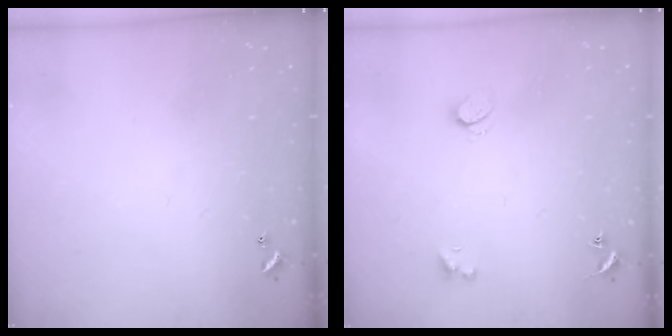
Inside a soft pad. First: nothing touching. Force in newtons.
{"total": 1.8, "press": 1.7, "slide": 0.5}